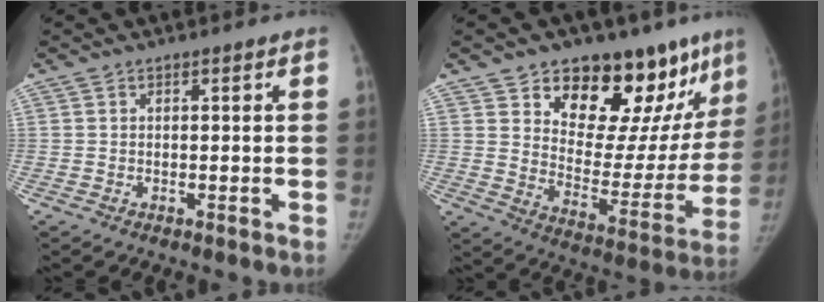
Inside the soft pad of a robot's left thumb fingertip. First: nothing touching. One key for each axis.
{"total": 22.9, "fx": 15.2, "fy": 11.4, "fz": 12.7, "tx": -0.120, "ty": -0.087, "tz": 0.220}